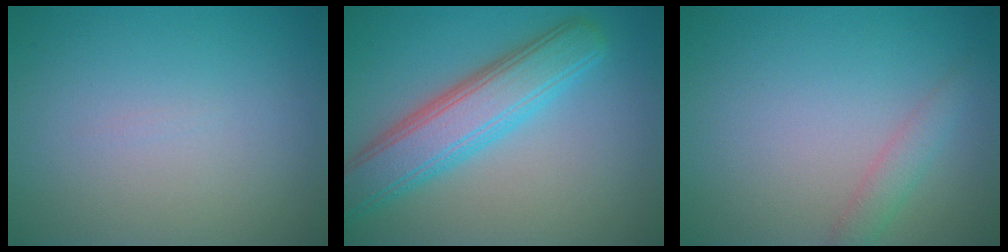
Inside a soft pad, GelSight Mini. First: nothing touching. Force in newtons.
{"total": 6.4, "press": 6.4, "slide": 0.1}
{"total": 1.7, "press": 1.7, "slide": 0.0}